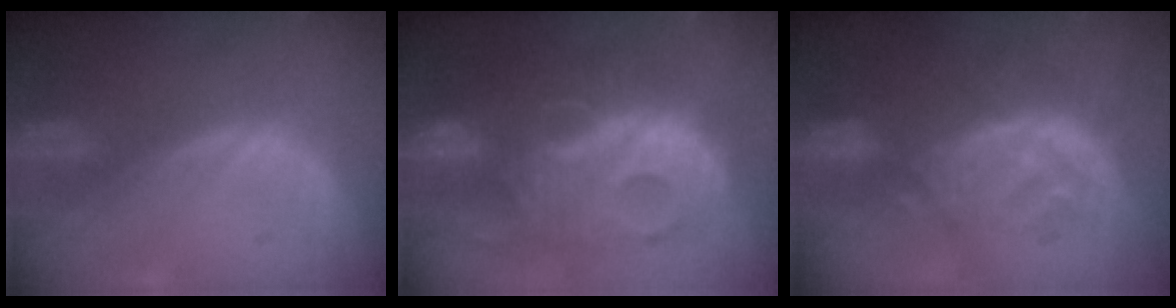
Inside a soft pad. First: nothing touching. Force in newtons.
{"total": 13.6, "press": 13.5, "slide": 1.2}
{"total": 9.2, "press": 8.8, "slide": 2.6}